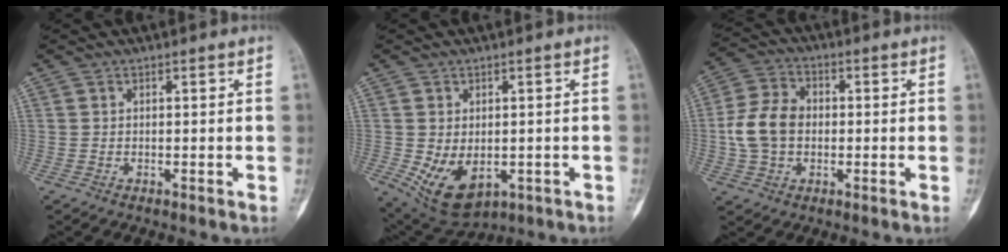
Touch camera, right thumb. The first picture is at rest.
{"total": 9.5, "force": [-2.1, 6.1, 7.0], "torque": [-0.104, -0.005, -0.012]}
{"total": 10.0, "force": [-0.5, 7.4, 6.7], "torque": [-0.124, 0.021, -0.013]}